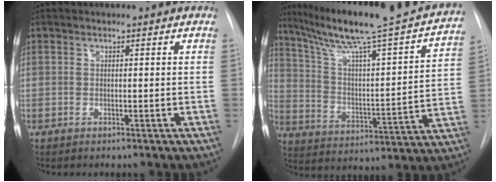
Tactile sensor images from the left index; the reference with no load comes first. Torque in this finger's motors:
{"motor_torque": [0.27, -0.44, 0.41, 0.14]}